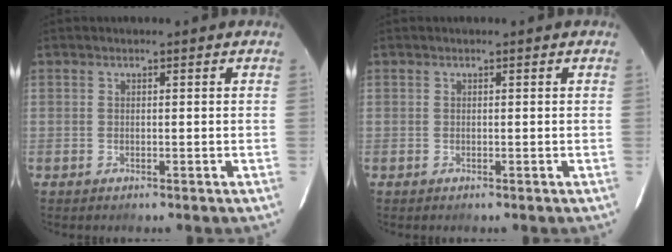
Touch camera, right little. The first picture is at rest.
{"total": 0.0}